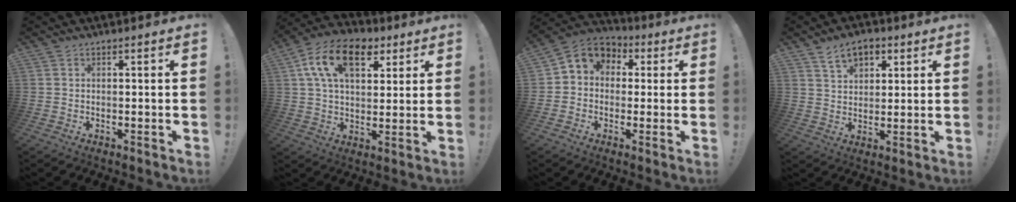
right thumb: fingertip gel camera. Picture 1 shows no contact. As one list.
[{"total": 16.9, "force": [7.1, 10.4, 11.3], "torque": [-0.178, -0.014, 0.128]}, {"total": 6.6, "force": [0.8, 6.1, 2.4], "torque": [-0.029, -0.001, 0.021]}, {"total": 8.1, "force": [4.6, 5.1, 4.2], "torque": [-0.063, -0.012, 0.086]}]